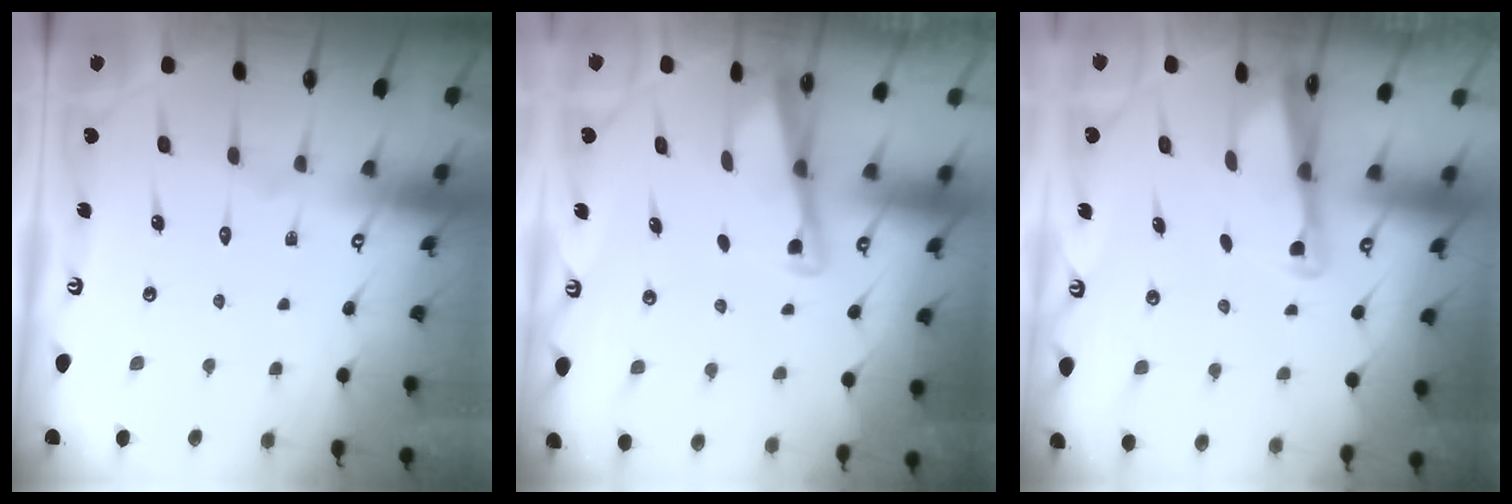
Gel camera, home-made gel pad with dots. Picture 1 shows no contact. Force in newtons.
{"total": 3.0, "press": 3.0, "slide": 0.3}
{"total": 2.5, "press": 2.5, "slide": 0.2}